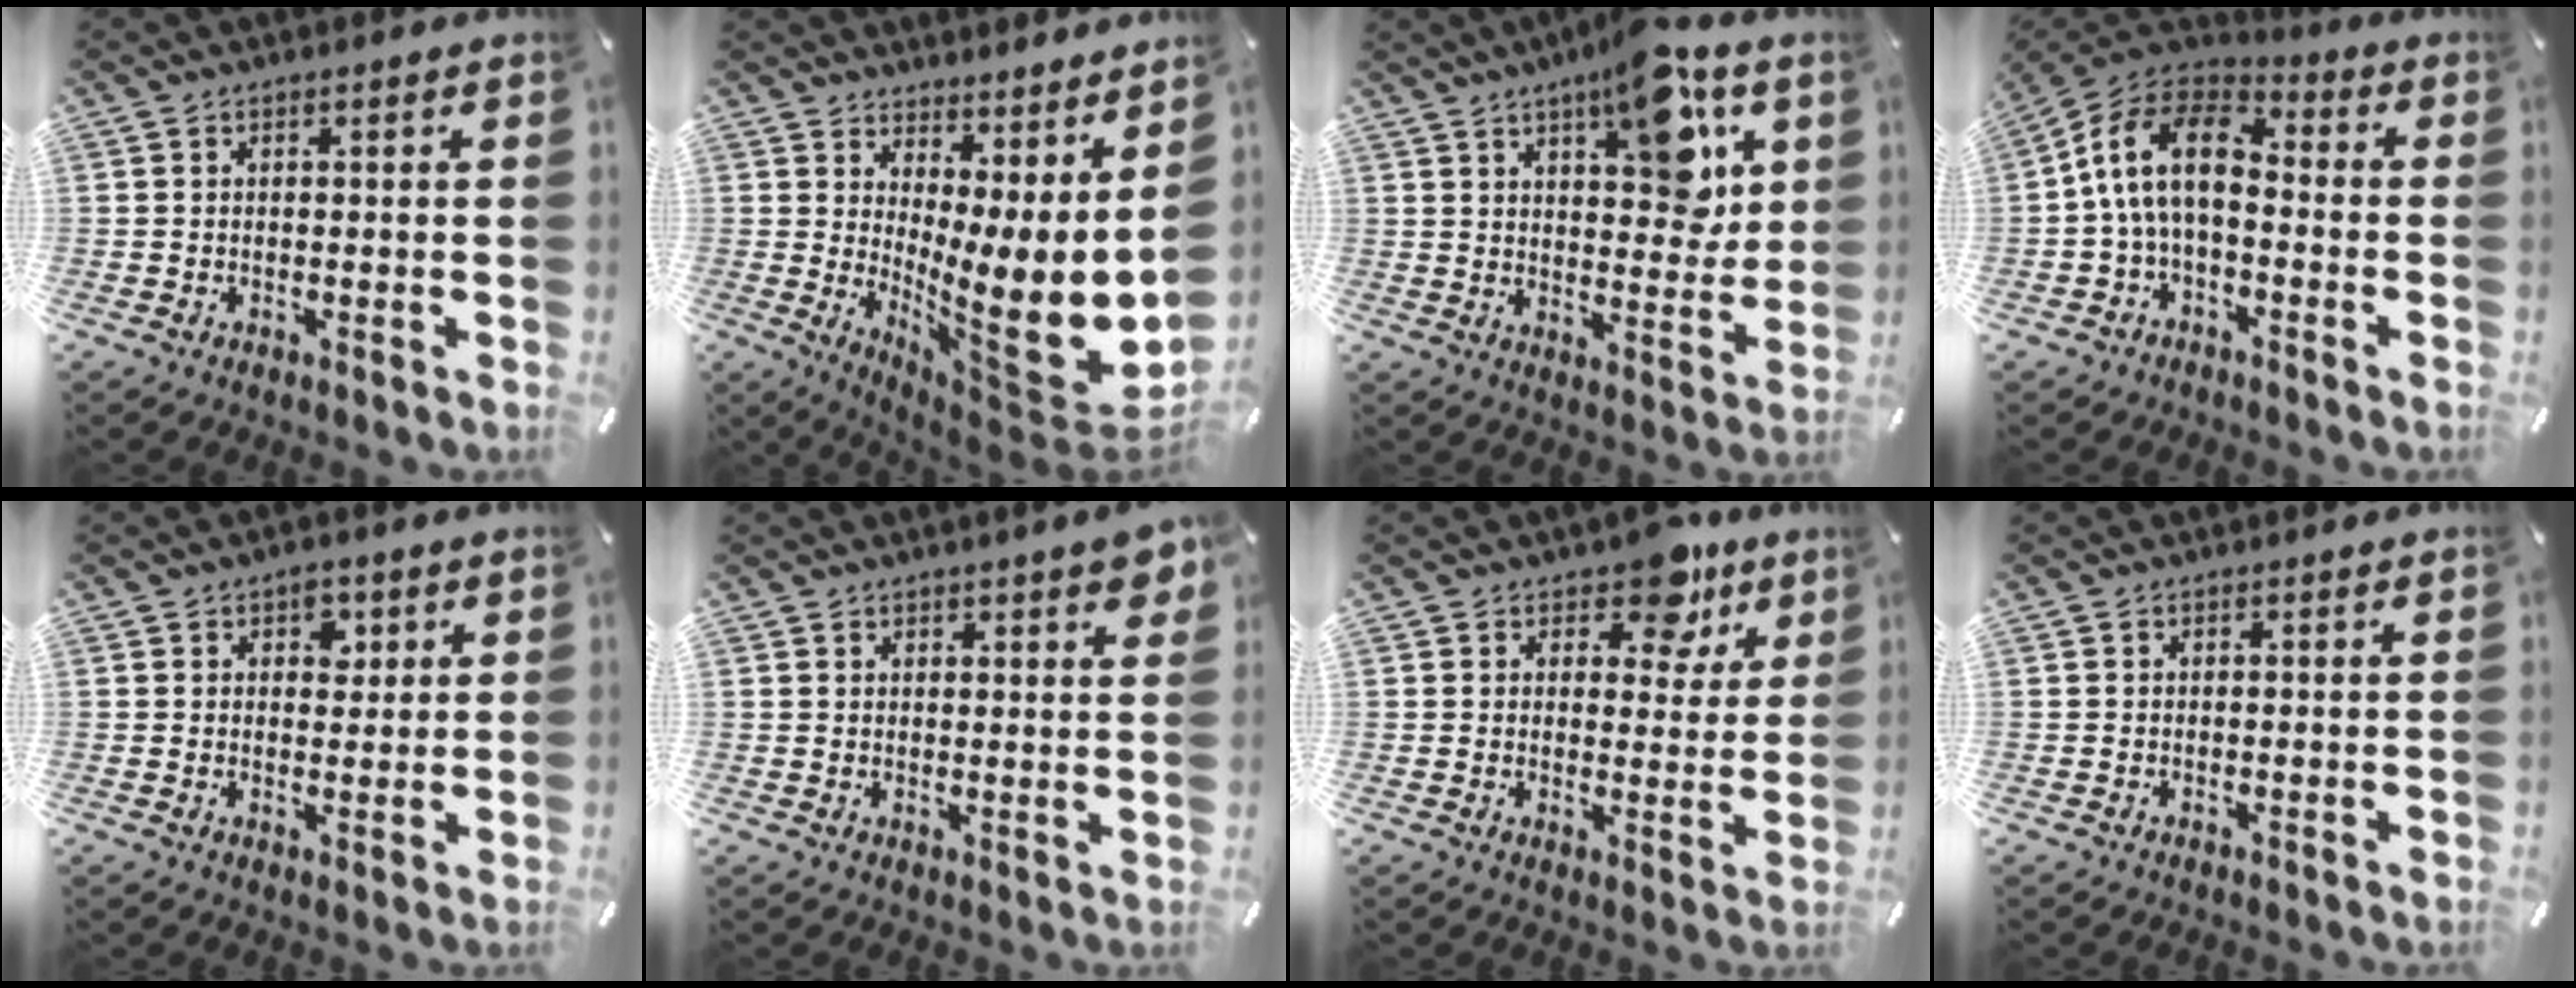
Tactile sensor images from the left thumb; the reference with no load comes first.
{"total": 14.9, "force": [-1.0, 3.9, 14.4], "torque": [-0.194, -0.056, -0.007]}
{"total": 14.7, "force": [7.8, 6.5, 10.6], "torque": [-0.134, -0.041, 0.128]}
{"total": 13.5, "force": [-1.2, 8.5, 10.4], "torque": [-0.219, 0.021, -0.025]}
{"total": 3.4, "force": [1.6, 2.6, 1.5], "torque": [0.005, -0.009, 0.018]}
{"total": 2.8, "force": [2.3, 0.9, 1.4], "torque": [-0.016, -0.006, 0.039]}
{"total": 9.7, "force": [6.7, 5.2, 4.7], "torque": [-0.036, -0.043, 0.108]}
{"total": 0.0}